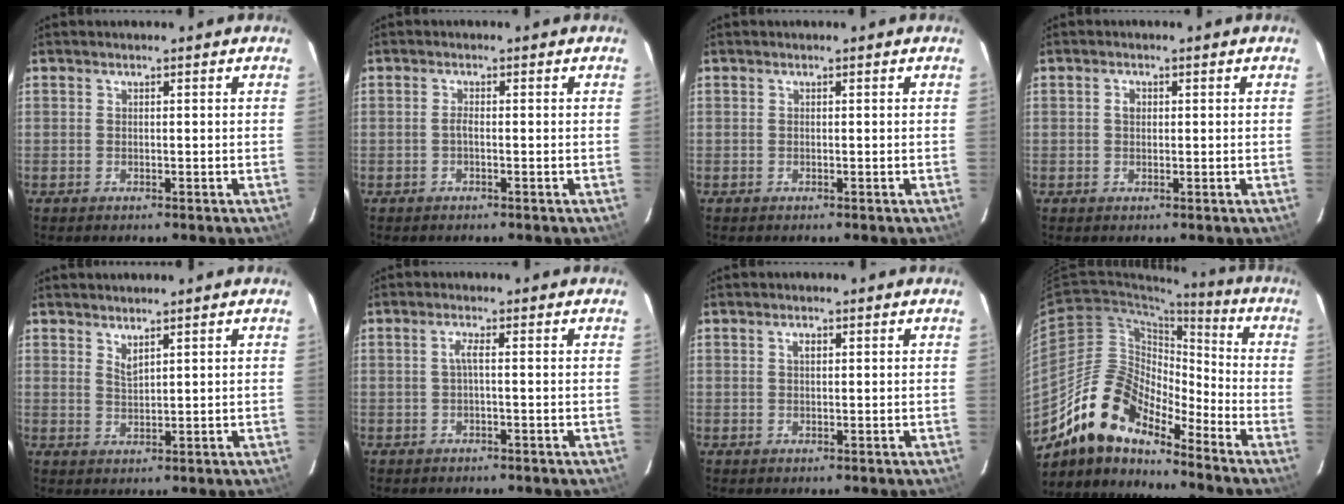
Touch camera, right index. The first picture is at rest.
{"total": 0.9, "force": [-0.4, 0.1, 0.8], "torque": [-0.017, 0.004, -0.010]}
{"total": 0.0}
{"total": 1.4, "force": [0.2, 1.1, 0.9], "torque": [-0.016, 0.007, 0.002]}
{"total": 2.0, "force": [1.7, 0.3, 1.1], "torque": [-0.021, -0.001, 0.029]}
{"total": 1.5, "force": [-0.3, -0.1, 1.5], "torque": [-0.030, 0.005, -0.007]}
{"total": 1.2, "force": [0.4, 0.7, 0.9], "torque": [-0.017, 0.005, 0.005]}
{"total": 15.0, "force": [-12.4, 5.3, 6.5], "torque": [-0.118, 0.011, -0.240]}